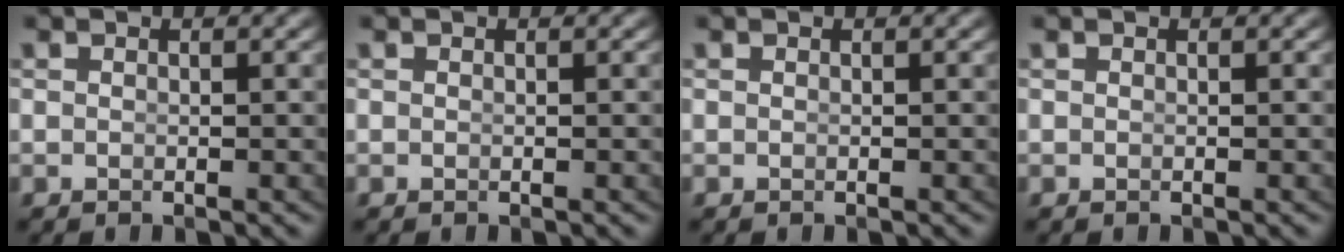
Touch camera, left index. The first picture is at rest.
{"total": 0.0}
{"total": 0.0}
{"total": 0.0}